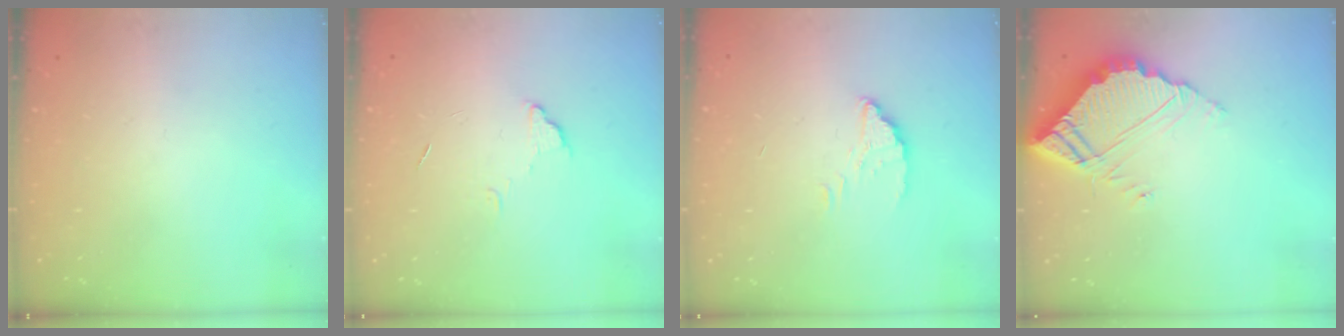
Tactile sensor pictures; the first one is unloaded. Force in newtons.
{"total": 3.8, "press": 3.8, "slide": 0.2}
{"total": 2.0, "press": 2.0, "slide": 0.1}
{"total": 7.9, "press": 7.8, "slide": 0.4}